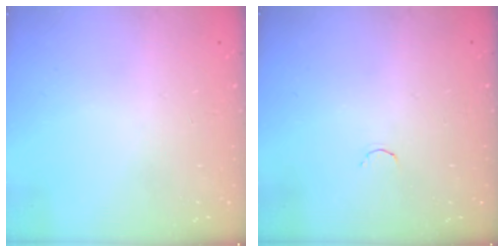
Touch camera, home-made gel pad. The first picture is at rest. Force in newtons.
{"total": 1.8, "press": 1.7, "slide": 0.4}